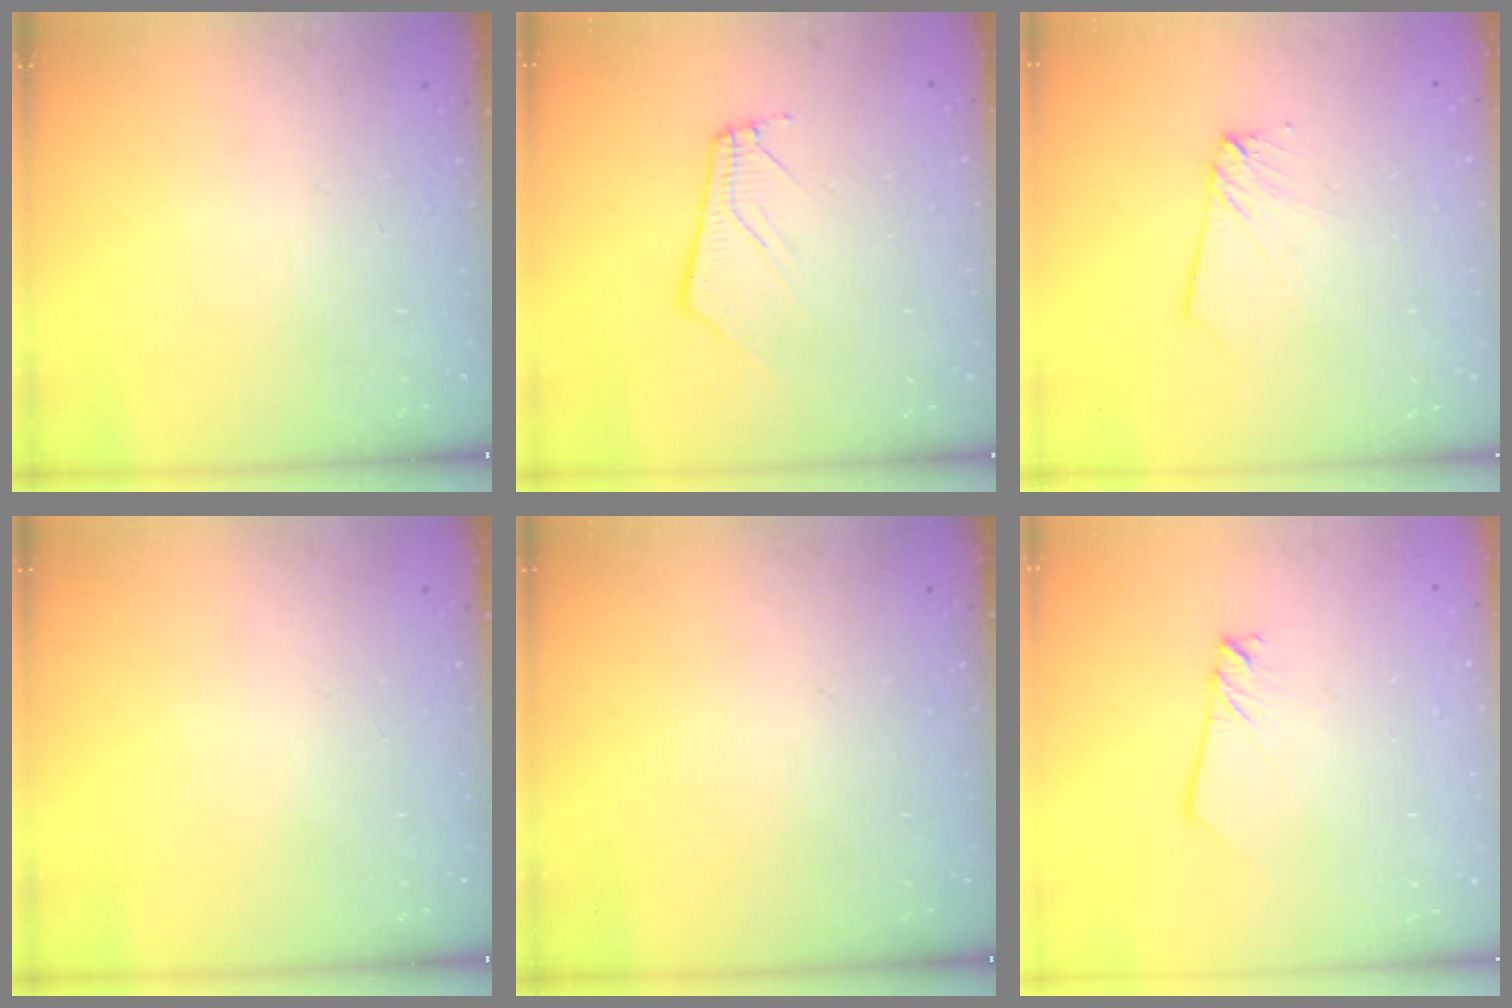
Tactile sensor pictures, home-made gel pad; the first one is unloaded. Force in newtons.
{"total": 5.5, "press": 5.5, "slide": 0.4}
{"total": 3.5, "press": 3.4, "slide": 0.3}
{"total": 0.0}
{"total": 0.0}
{"total": 2.4, "press": 2.4, "slide": 0.2}